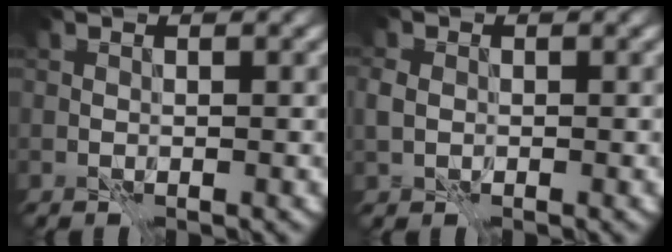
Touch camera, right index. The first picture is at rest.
{"total": 1.5, "force": [-0.2, 1.4, 0.7], "torque": [-0.018, -0.002, -0.011]}